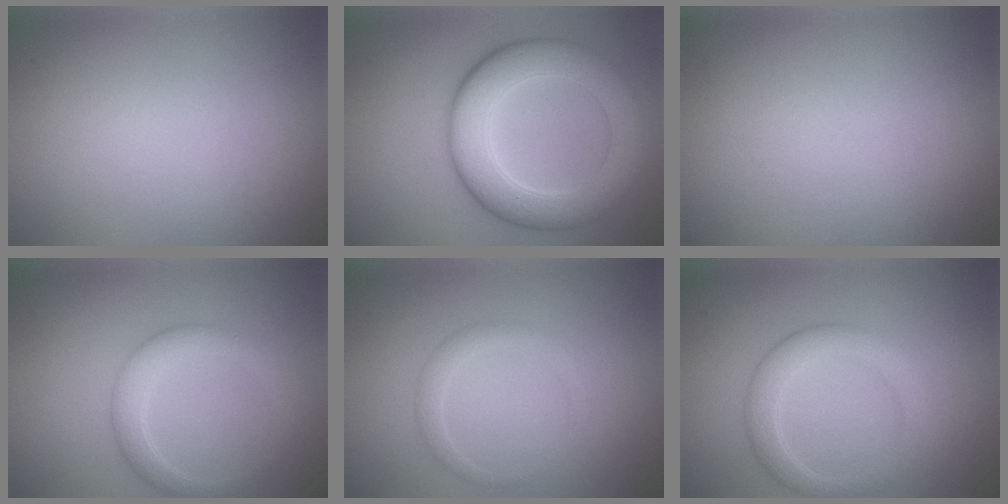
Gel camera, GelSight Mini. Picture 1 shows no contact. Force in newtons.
{"total": 8.0, "press": 8.0, "slide": 0.3}
{"total": 0.0}
{"total": 3.0, "press": 3.0, "slide": 0.1}
{"total": 1.5, "press": 1.5, "slide": 0.1}
{"total": 3.3, "press": 3.3, "slide": 0.3}